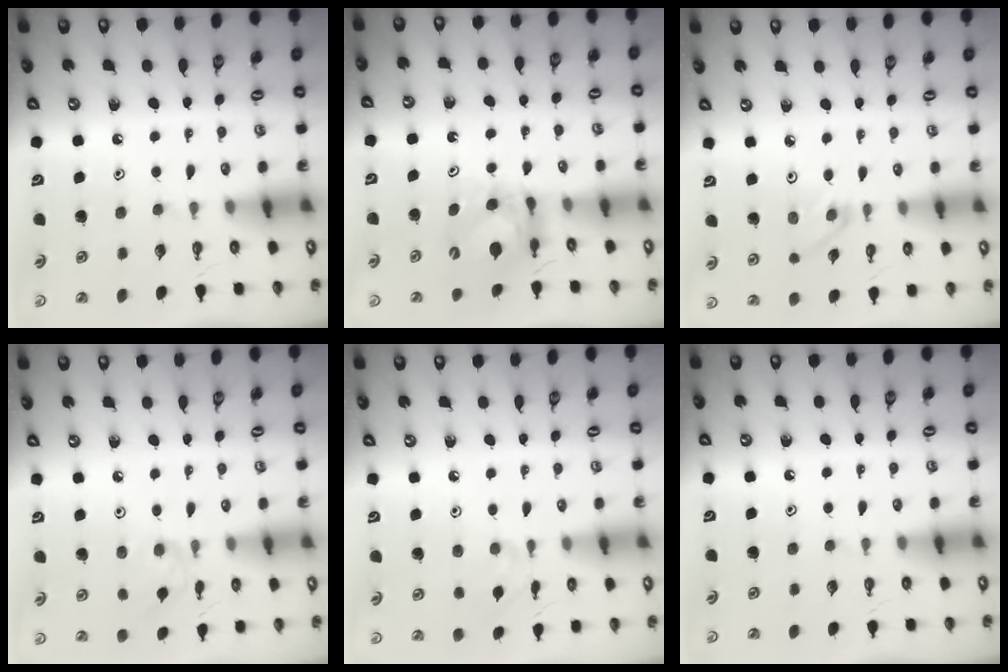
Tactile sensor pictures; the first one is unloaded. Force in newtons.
{"total": 5.4, "press": 5.4, "slide": 0.6}
{"total": 3.1, "press": 3.1, "slide": 0.3}
{"total": 2.7, "press": 2.7, "slide": 0.6}
{"total": 1.9, "press": 1.9, "slide": 0.5}
{"total": 0.0}